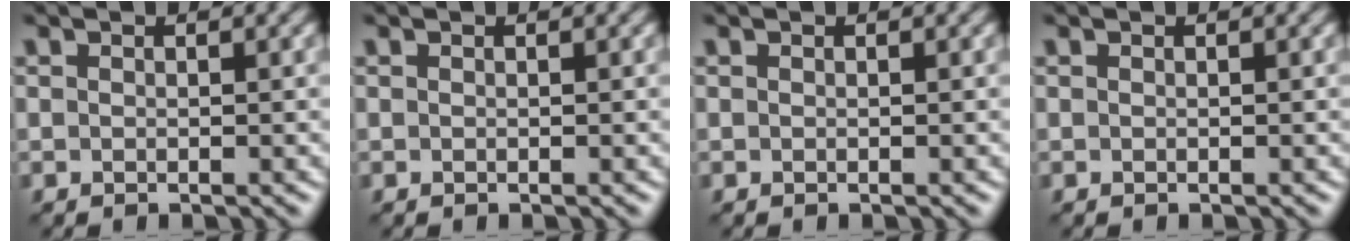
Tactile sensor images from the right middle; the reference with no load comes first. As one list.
[{"total": 0.0}, {"total": 0.0}, {"total": 0.0}]